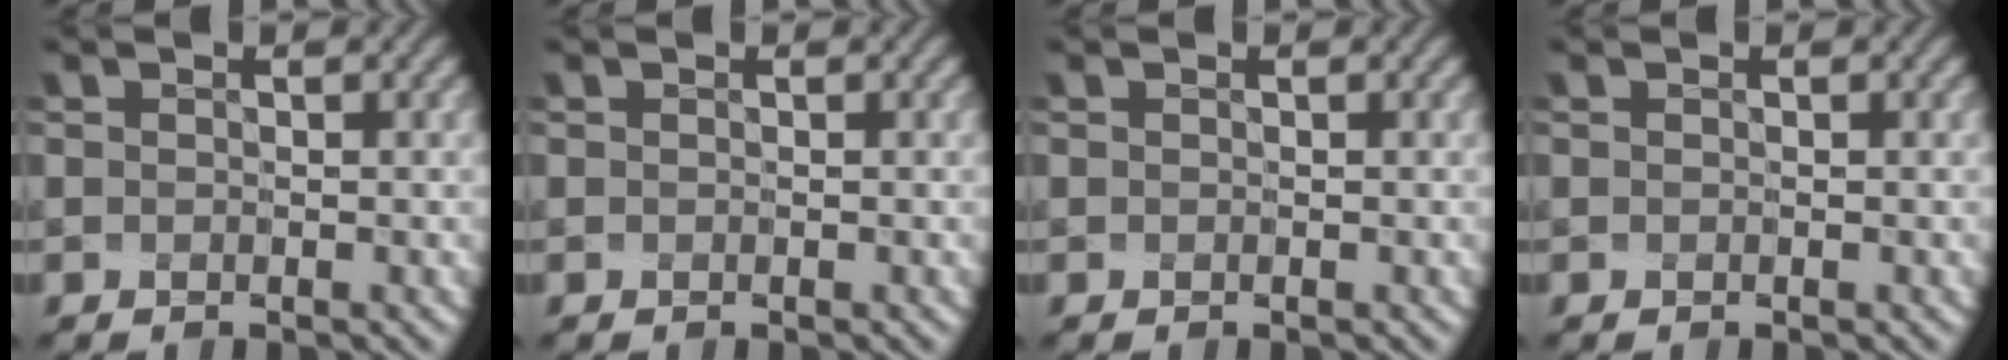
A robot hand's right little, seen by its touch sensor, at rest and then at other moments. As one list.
[{"total": 0.0}, {"total": 0.0}, {"total": 0.0}]